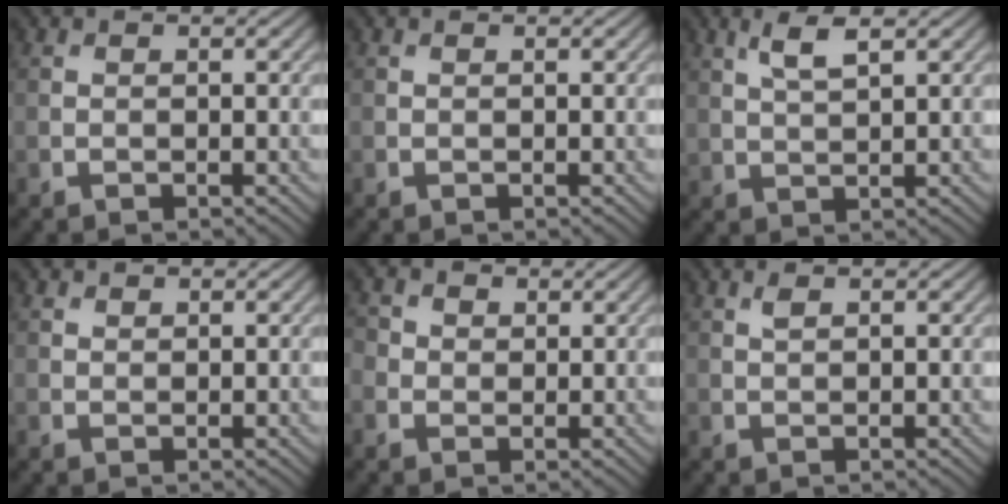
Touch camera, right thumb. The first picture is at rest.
{"total": 0.0}
{"total": 3.5, "force": [1.9, 1.1, 2.7], "torque": [-0.065, 0.001, 0.042]}
{"total": 0.8, "force": [0.7, 0.4, 0.1], "torque": [-0.001, 0.000, 0.012]}
{"total": 2.7, "force": [0.4, 2.5, 1.0], "torque": [-0.035, 0.005, 0.005]}
{"total": 0.8, "force": [0.5, 0.2, 0.6], "torque": [-0.016, 0.001, 0.011]}